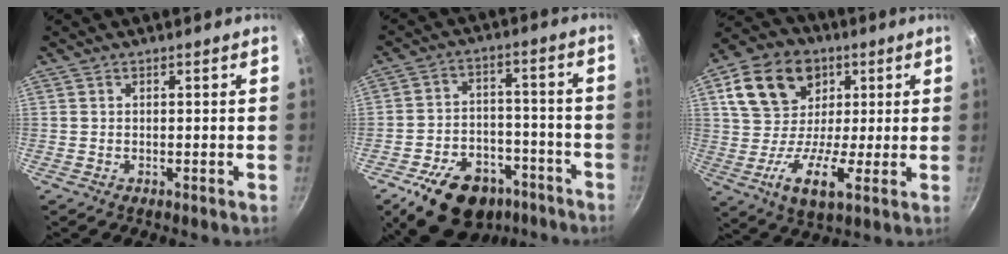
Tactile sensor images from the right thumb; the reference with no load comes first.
{"total": 18.4, "force": [-11.6, 11.3, 8.7], "torque": [-0.110, 0.068, -0.168]}
{"total": 16.8, "force": [4.4, 12.7, 10.1], "torque": [-0.147, 0.002, 0.066]}